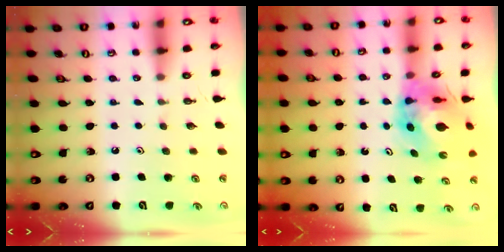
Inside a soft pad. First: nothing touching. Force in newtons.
{"total": 11.8, "press": 11.7, "slide": 1.3}